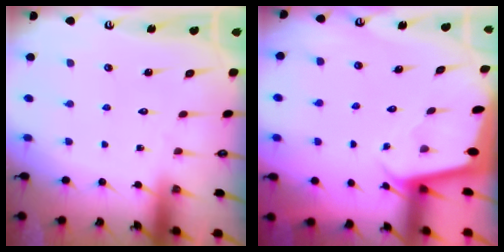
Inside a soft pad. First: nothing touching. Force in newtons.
{"total": 1.9, "press": 1.9, "slide": 0.1}